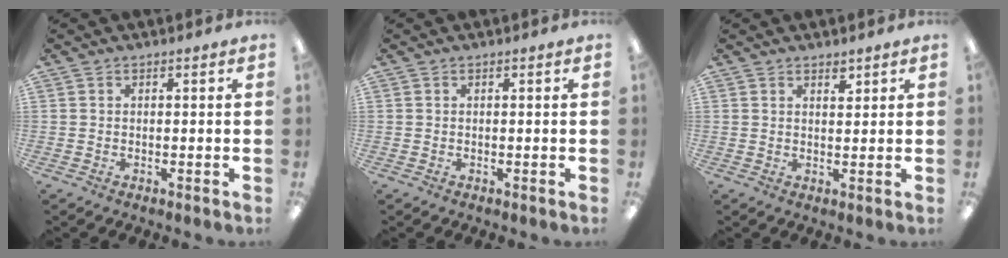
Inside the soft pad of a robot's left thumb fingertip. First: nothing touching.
{"total": 0.0}
{"total": 2.1, "force": [1.8, 0.9, 0.7], "torque": [0.001, -0.009, 0.030]}